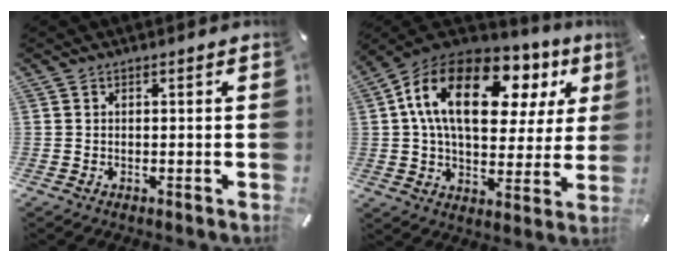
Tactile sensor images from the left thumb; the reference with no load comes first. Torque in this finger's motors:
{"motor_torque": [1.27, 1.25, 2.52, -0.25, 0.88]}